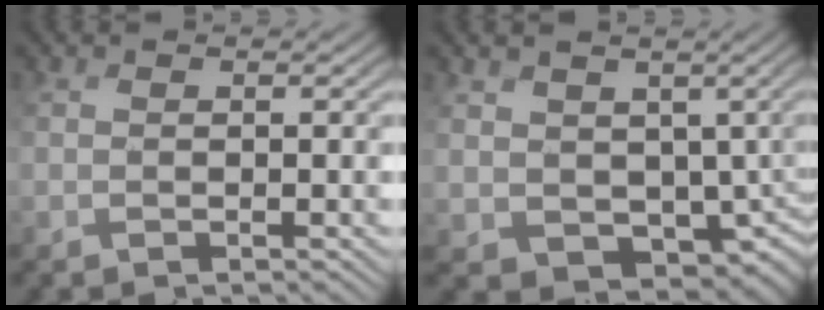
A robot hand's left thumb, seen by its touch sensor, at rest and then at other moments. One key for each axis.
{"total": 5.5, "fx": 0.4, "fy": 5.1, "fz": 2.1, "tx": -0.059, "ty": -0.039, "tz": 0.026}